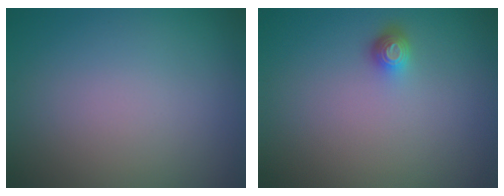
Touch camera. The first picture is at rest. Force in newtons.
{"total": 1.6, "press": 1.1, "slide": 1.0}